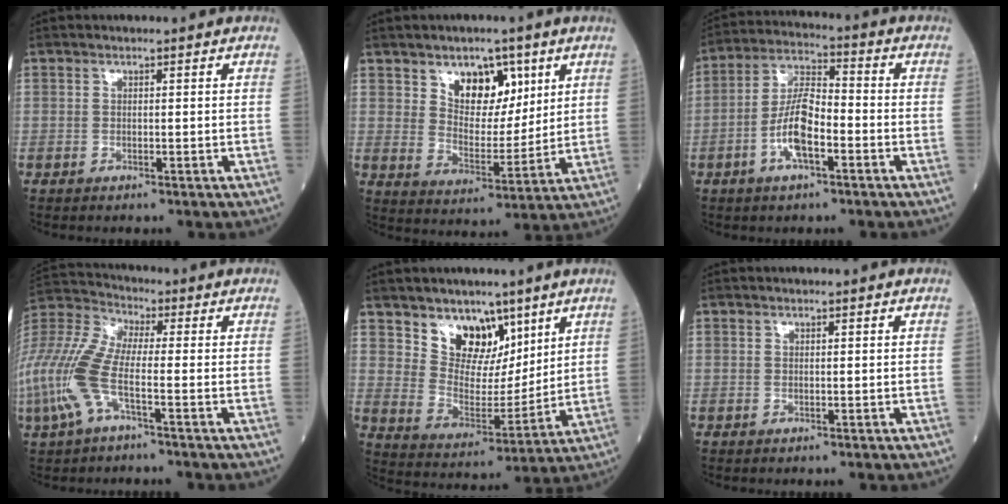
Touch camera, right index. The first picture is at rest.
{"total": 8.7, "force": [4.7, 5.2, 5.1], "torque": [-0.077, 0.002, 0.084]}
{"total": 8.6, "force": [-3.0, 2.7, 7.6], "torque": [-0.157, 0.012, -0.059]}
{"total": 13.3, "force": [-4.1, 3.5, 12.2], "torque": [-0.297, 0.008, -0.087]}
{"total": 9.7, "force": [6.4, 6.0, 4.3], "torque": [-0.074, 0.002, 0.122]}
{"total": 0.0}